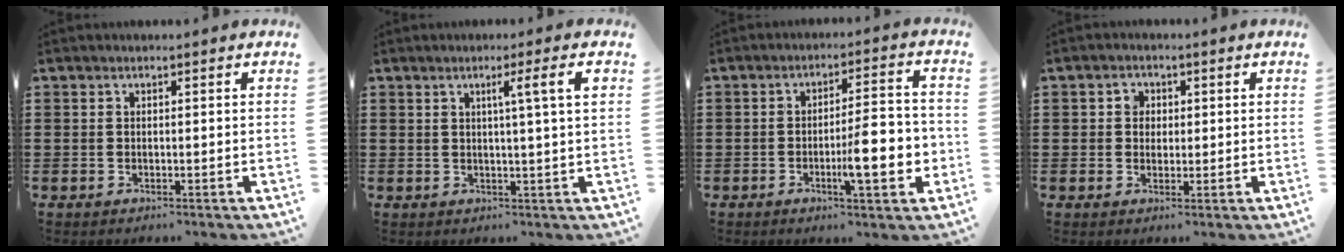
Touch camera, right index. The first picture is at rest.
{"total": 5.0, "force": [1.4, -0.4, 4.8], "torque": [-0.085, -0.007, 0.015]}
{"total": 9.4, "force": [-2.3, 2.4, 8.8], "torque": [-0.116, -0.006, -0.039]}
{"total": 2.1, "force": [0.2, 2.0, 0.8], "torque": [-0.024, 0.011, 0.001]}